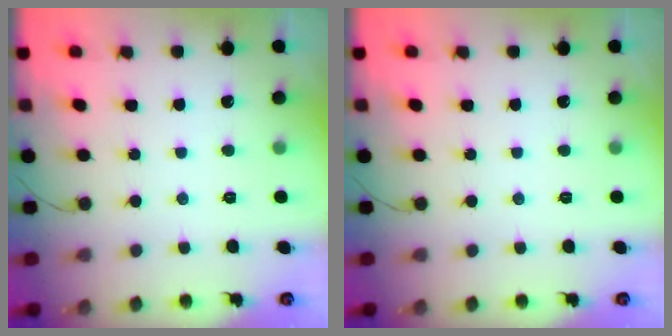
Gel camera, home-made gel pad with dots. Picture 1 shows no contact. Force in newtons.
{"total": 0.0}